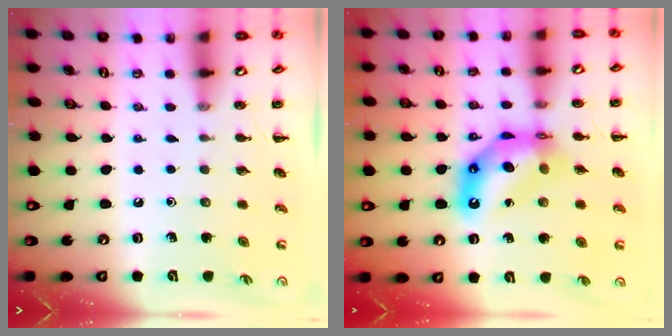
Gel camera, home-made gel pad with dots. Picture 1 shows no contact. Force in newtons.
{"total": 12.4, "press": 11.8, "slide": 3.8}